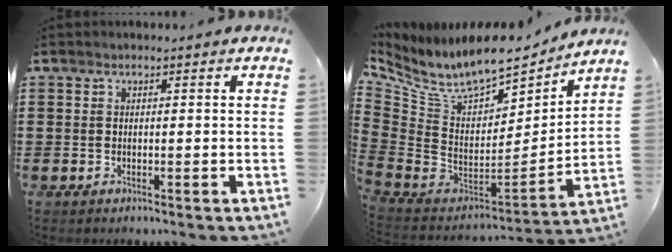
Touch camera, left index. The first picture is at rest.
{"total": 10.4, "force": [8.0, 3.4, 5.7], "torque": [-0.139, -0.061, 0.138]}